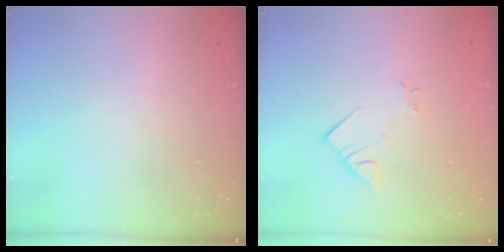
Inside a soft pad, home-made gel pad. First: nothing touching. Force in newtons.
{"total": 3.5, "press": 3.5, "slide": 0.2}